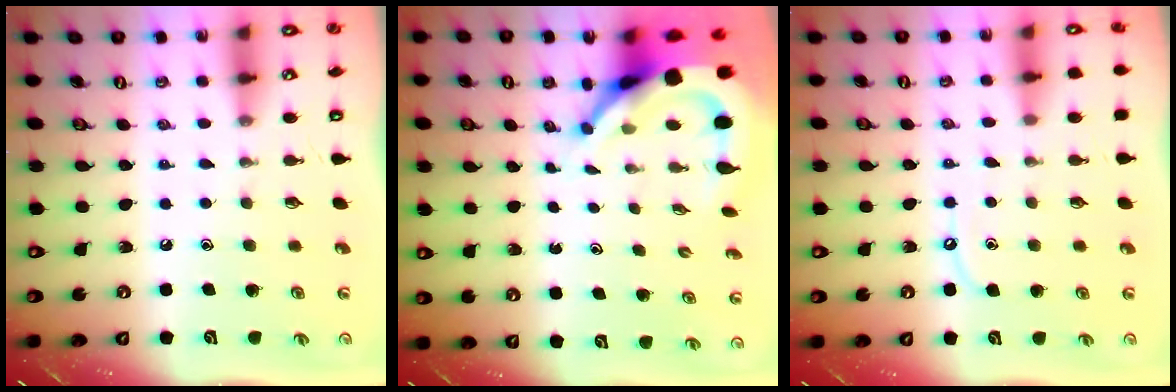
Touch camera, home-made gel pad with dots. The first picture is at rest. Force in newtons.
{"total": 9.1, "press": 9.0, "slide": 1.2}
{"total": 5.9, "press": 5.8, "slide": 0.7}